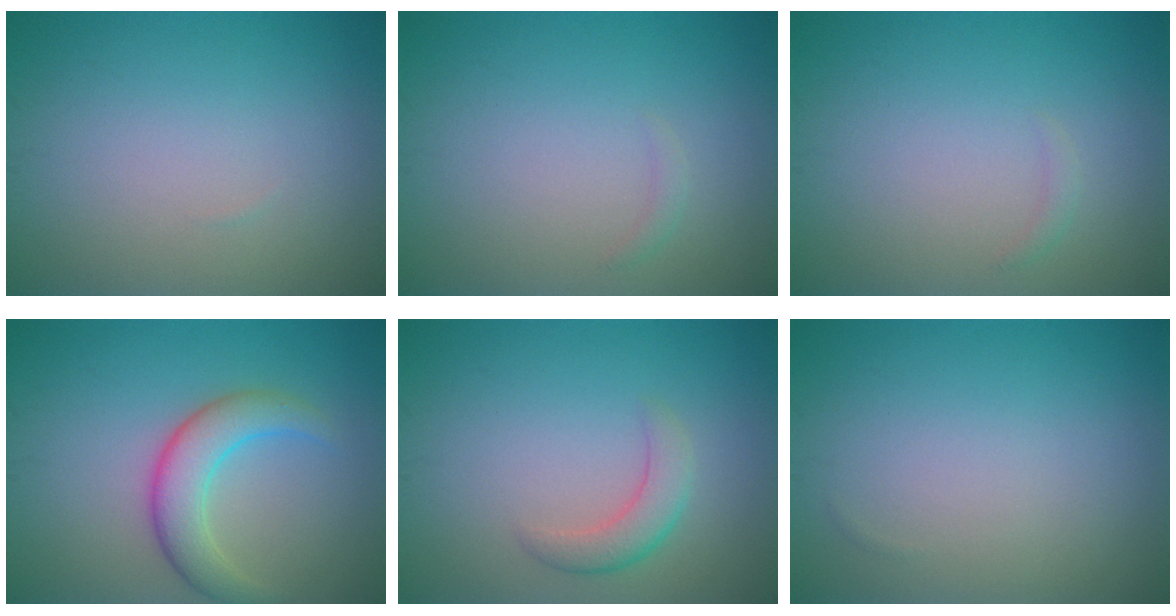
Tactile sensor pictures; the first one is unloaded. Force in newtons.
{"total": 0.7, "press": 0.7, "slide": 0.0}
{"total": 0.7, "press": 0.7, "slide": 0.0}
{"total": 4.3, "press": 4.3, "slide": 0.1}
{"total": 2.5, "press": 2.5, "slide": 0.0}
{"total": 0.0}